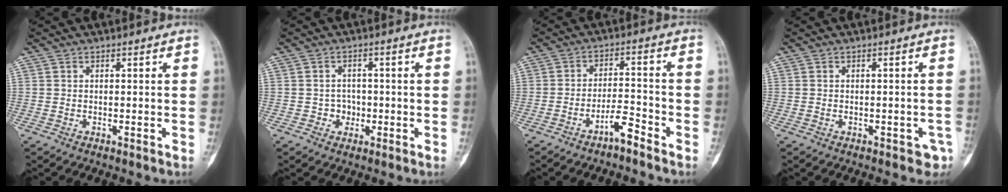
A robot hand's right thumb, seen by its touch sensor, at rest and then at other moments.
{"total": 2.5, "force": [-0.7, 2.3, 0.7], "torque": [0.007, 0.010, -0.014]}
{"total": 4.6, "force": [-3.5, 1.0, 2.9], "torque": [-0.045, 0.037, -0.062]}
{"total": 2.8, "force": [-1.6, 1.6, 1.7], "torque": [-0.001, 0.015, -0.014]}